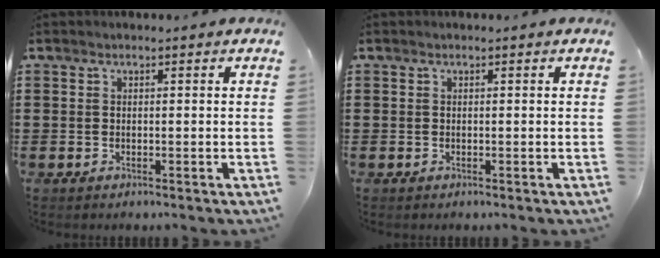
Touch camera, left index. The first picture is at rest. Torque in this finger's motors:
{"motor_torque": [-0.02, 0.00, 0.00, -0.01]}